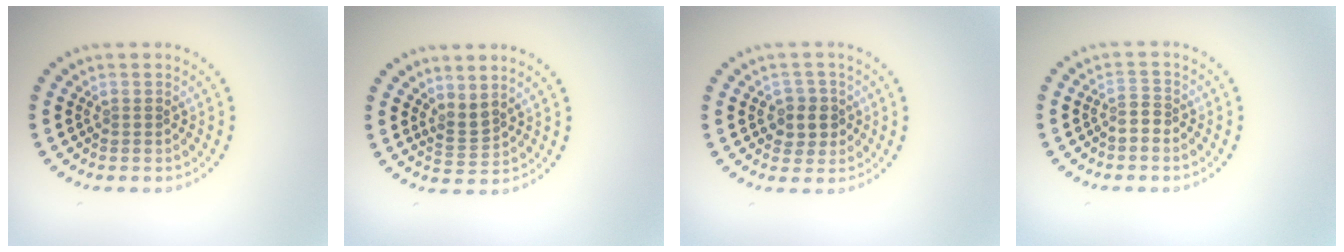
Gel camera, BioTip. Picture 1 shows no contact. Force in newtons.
{"total": 1.9, "press": 1.3, "slide": 1.3}
{"total": 2.5, "press": 2.3, "slide": 0.9}
{"total": 1.6, "press": 1.2, "slide": 1.0}